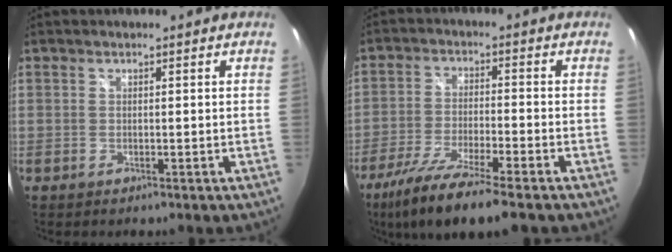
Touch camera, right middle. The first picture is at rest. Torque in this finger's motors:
{"motor_torque": [1.13, -1.01, 0.54, 0.11]}